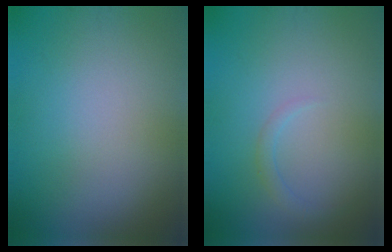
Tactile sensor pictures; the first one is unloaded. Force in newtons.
{"total": 1.0, "press": 1.0, "slide": 0.1}